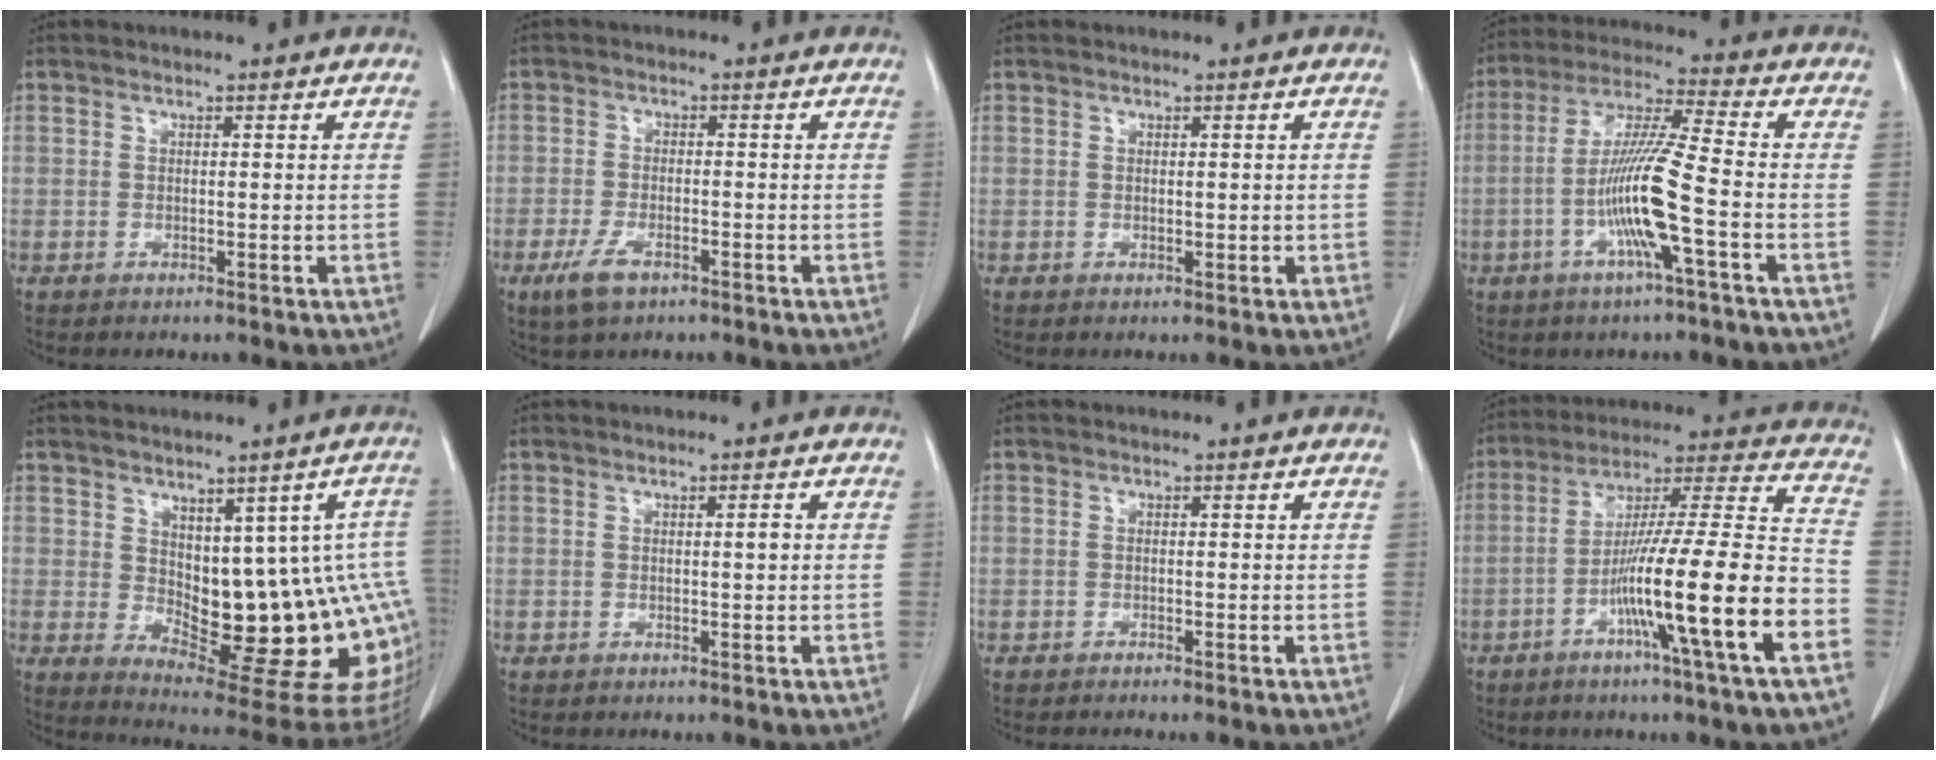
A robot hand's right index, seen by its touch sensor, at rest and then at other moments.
{"total": 4.7, "force": [-2.8, 1.9, 3.3], "torque": [-0.073, -0.006, -0.048]}
{"total": 0.9, "force": [0.0, 0.6, 0.7], "torque": [-0.008, -0.001, 0.003]}
{"total": 11.8, "force": [-3.3, -0.5, 11.3], "torque": [-0.224, -0.003, -0.071]}
{"total": 17.7, "force": [-0.3, 6.7, 16.3], "torque": [-0.149, 0.007, 0.019]}
{"total": 0.9, "force": [0.1, 0.1, 0.9], "torque": [-0.013, 0.001, 0.001]}
{"total": 1.8, "force": [-1.5, -0.1, 0.8], "torque": [-0.010, 0.000, -0.019]}
{"total": 19.6, "force": [-7.6, -0.8, 18.0], "torque": [-0.290, -0.010, -0.134]}